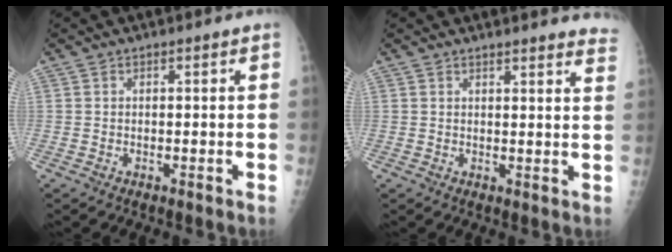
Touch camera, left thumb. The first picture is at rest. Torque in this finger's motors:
{"motor_torque": [-0.04, -0.17, -0.26, -0.16, 0.05]}